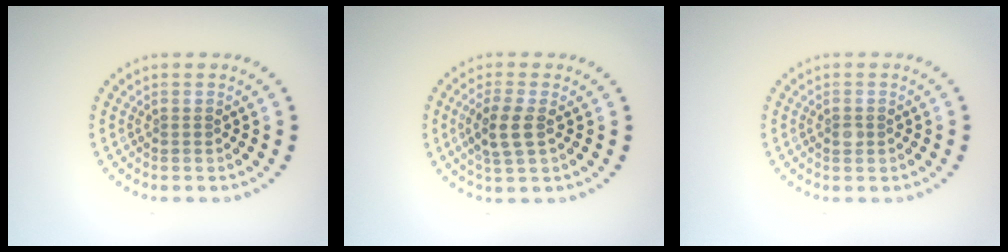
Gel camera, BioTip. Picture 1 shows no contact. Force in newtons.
{"total": 2.9, "press": 2.7, "slide": 1.0}
{"total": 1.0, "press": 1.0, "slide": 0.0}